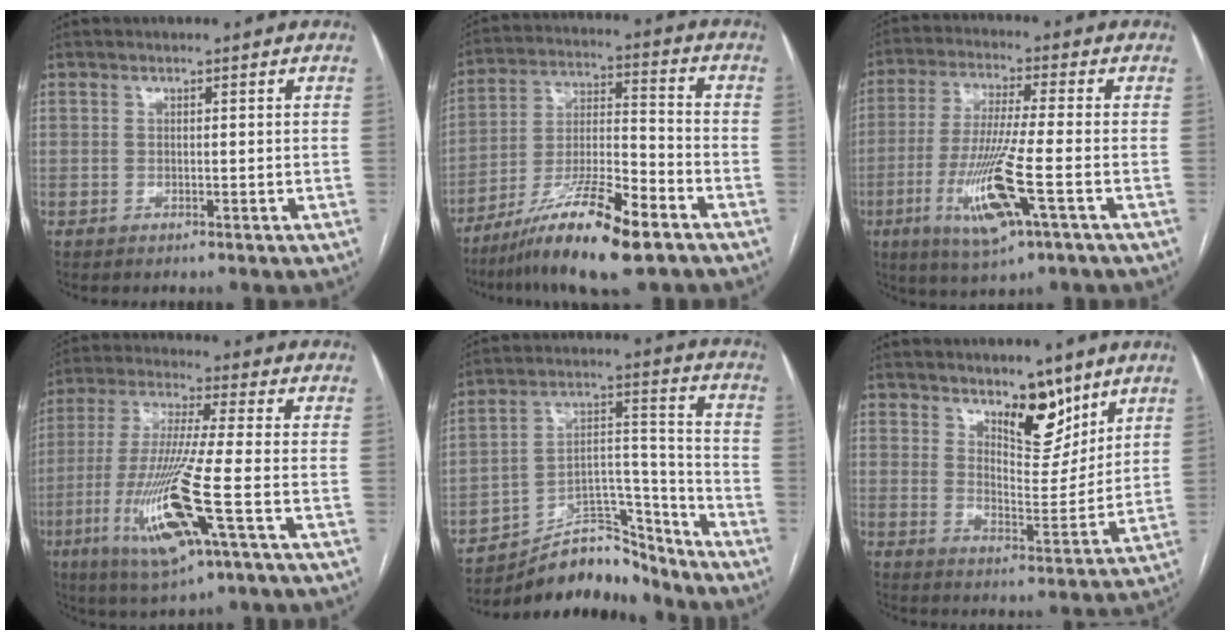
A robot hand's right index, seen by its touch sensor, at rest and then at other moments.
{"total": 15.6, "force": [-10.2, 2.0, 11.6], "torque": [-0.224, -0.022, -0.181]}
{"total": 12.6, "force": [-4.4, 0.6, 11.8], "torque": [-0.242, -0.023, -0.079]}
{"total": 15.4, "force": [-5.4, 0.4, 14.4], "torque": [-0.299, -0.026, -0.098]}
{"total": 14.5, "force": [-13.5, 4.5, 3.1], "torque": [-0.038, 0.055, -0.218]}
{"total": 8.2, "force": [5.9, 3.2, 4.8], "torque": [-0.069, -0.016, 0.099]}